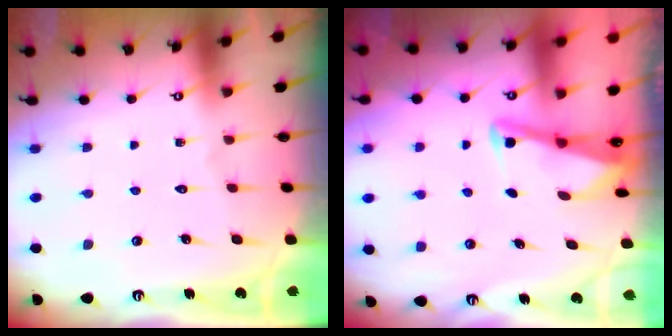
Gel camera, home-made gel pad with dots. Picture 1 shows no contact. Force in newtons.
{"total": 2.8, "press": 2.8, "slide": 0.4}